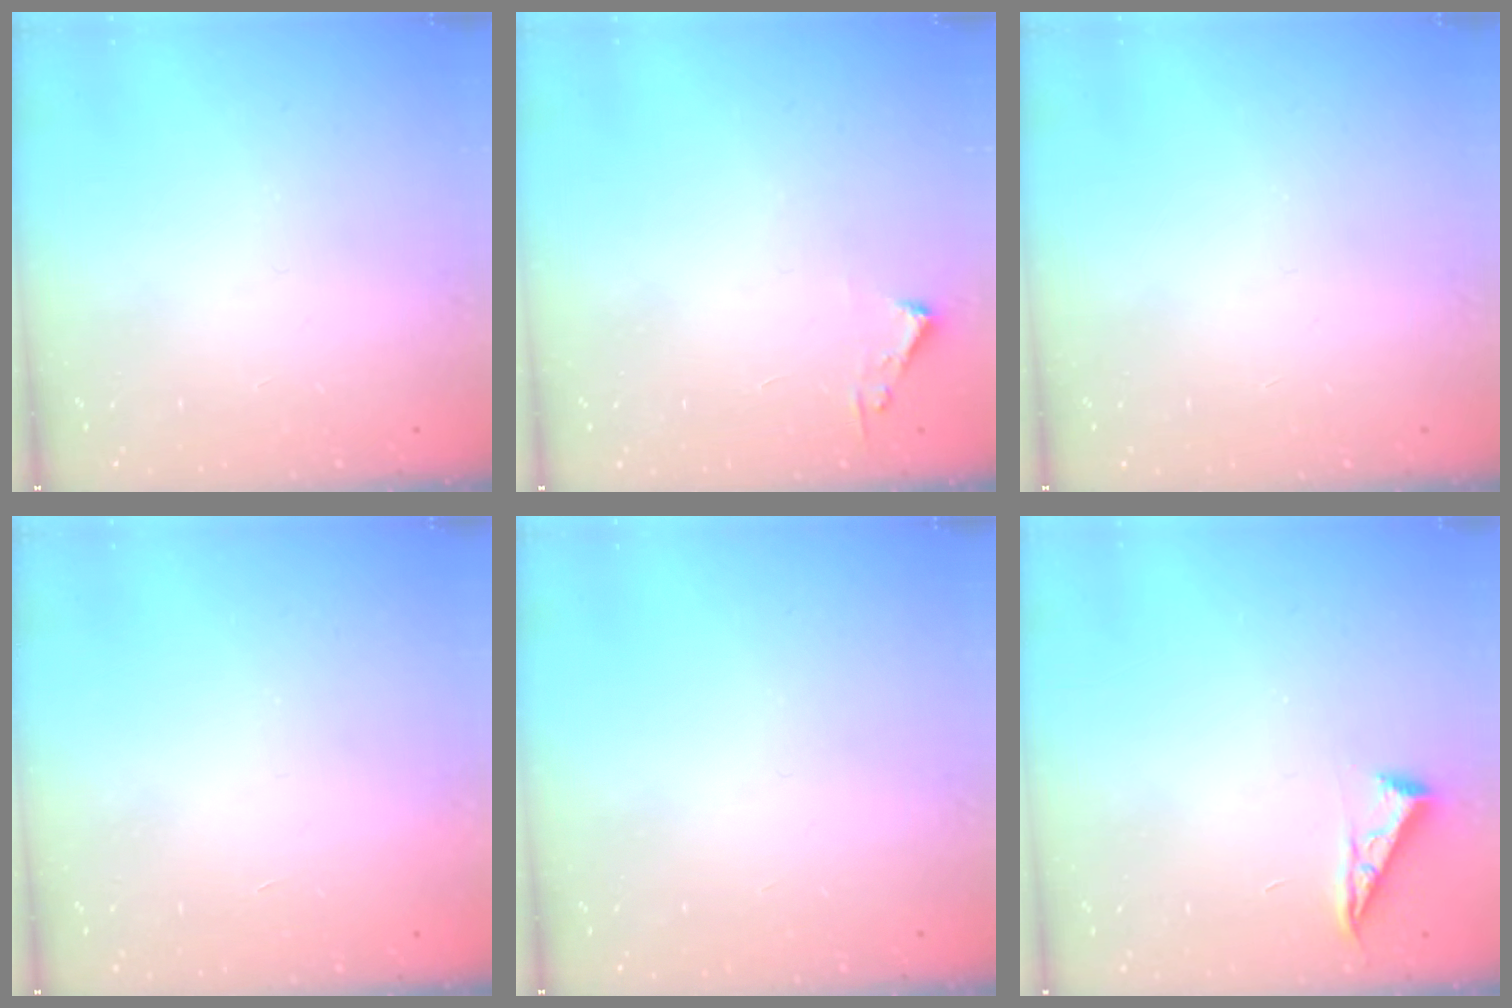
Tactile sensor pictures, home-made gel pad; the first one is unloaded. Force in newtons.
{"total": 2.4, "press": 2.4, "slide": 0.3}
{"total": 0.0}
{"total": 1.5, "press": 1.5, "slide": 0.1}
{"total": 0.0}
{"total": 5.0, "press": 5.0, "slide": 0.7}